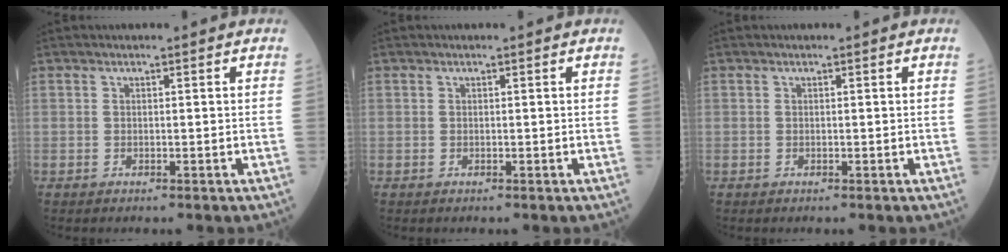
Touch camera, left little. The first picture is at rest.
{"total": 0.0}
{"total": 0.0}